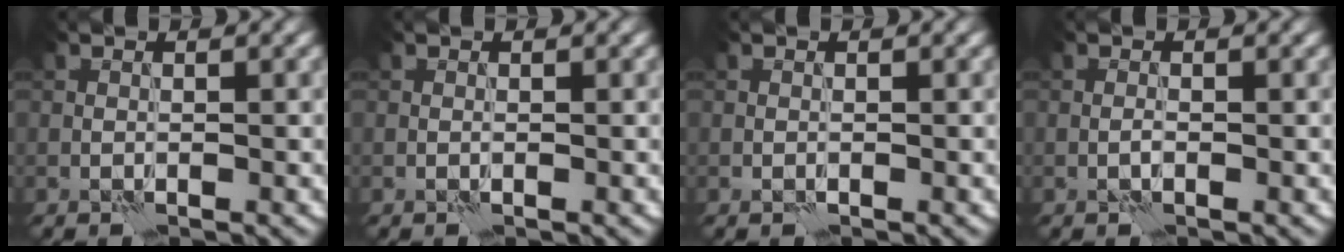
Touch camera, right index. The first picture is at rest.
{"total": 0.0}
{"total": 0.0}
{"total": 0.0}